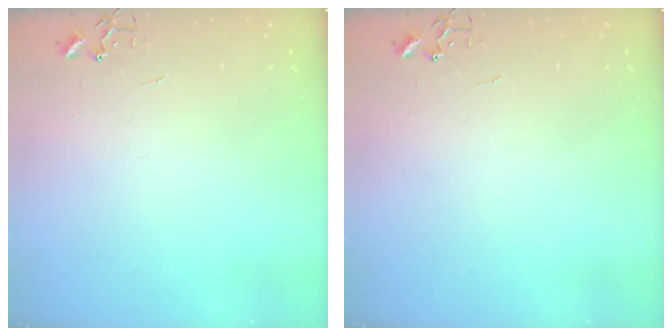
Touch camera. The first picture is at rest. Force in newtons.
{"total": 0.0}